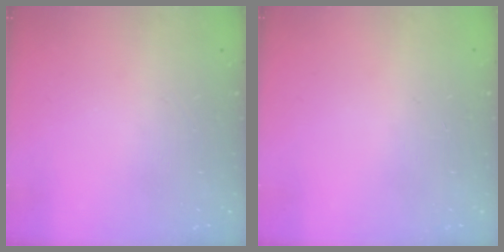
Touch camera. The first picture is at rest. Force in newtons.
{"total": 0.7, "press": 0.7, "slide": 0.2}